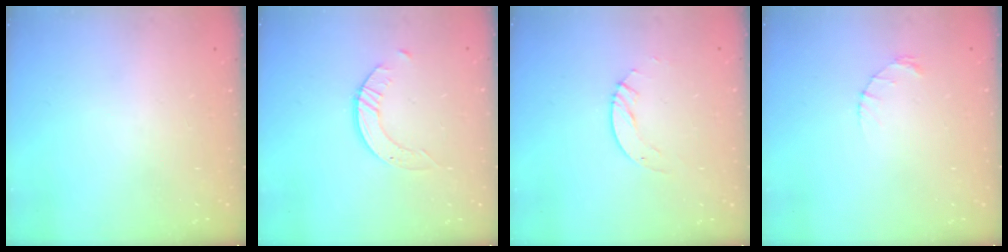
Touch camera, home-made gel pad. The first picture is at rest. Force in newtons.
{"total": 2.5, "press": 2.5, "slide": 0.3}
{"total": 4.5, "press": 4.5, "slide": 0.4}
{"total": 1.2, "press": 1.1, "slide": 0.2}